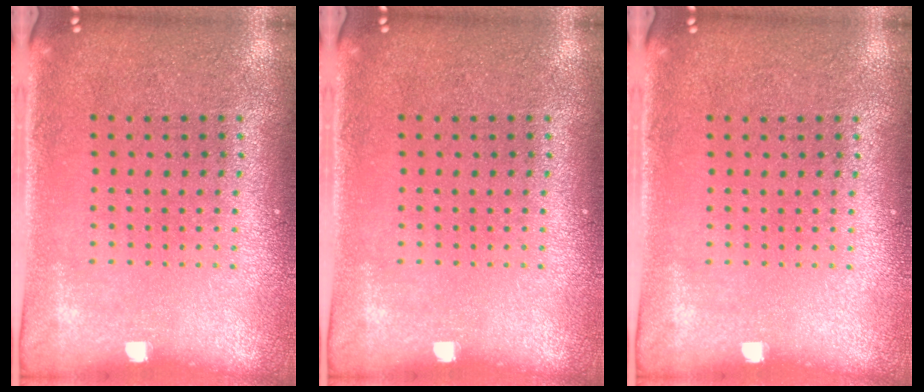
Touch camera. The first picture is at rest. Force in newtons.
{"total": 0.0}
{"total": 0.0}